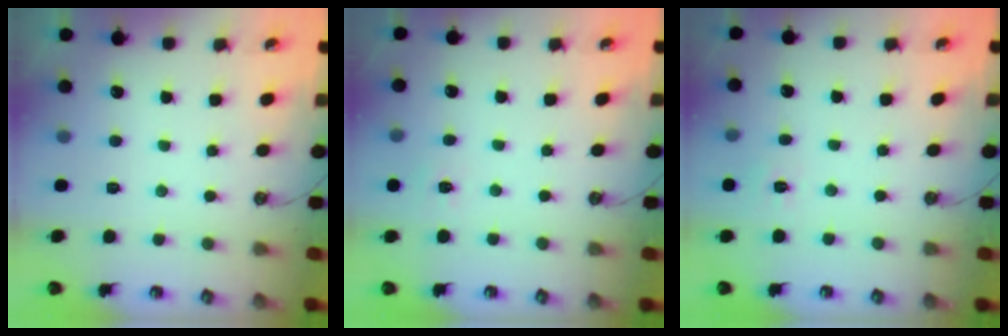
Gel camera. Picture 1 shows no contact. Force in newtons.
{"total": 4.8, "press": 4.7, "slide": 0.7}
{"total": 4.8, "press": 4.8, "slide": 0.4}